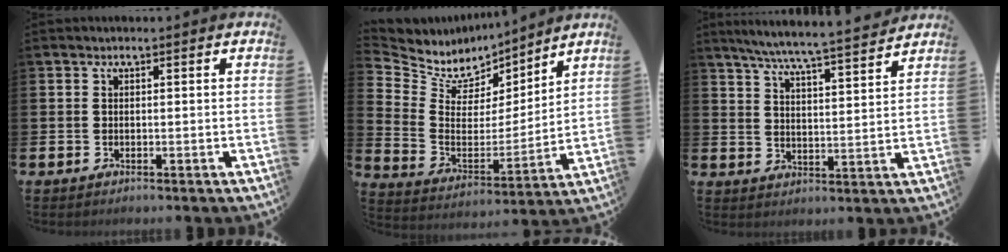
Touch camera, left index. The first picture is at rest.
{"total": 7.3, "force": [6.4, 3.6, 0.3], "torque": [-0.061, -0.047, 0.115]}
{"total": 7.0, "force": [6.6, -0.2, 2.4], "torque": [-0.062, -0.049, 0.113]}